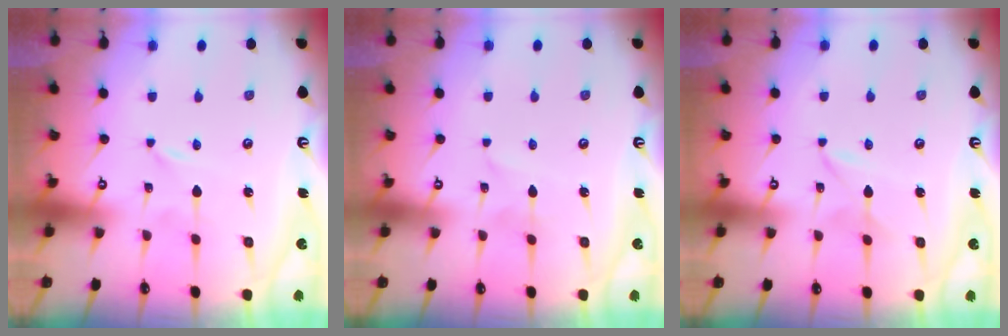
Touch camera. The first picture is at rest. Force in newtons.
{"total": 1.7, "press": 1.7, "slide": 0.2}
{"total": 1.7, "press": 1.7, "slide": 0.2}